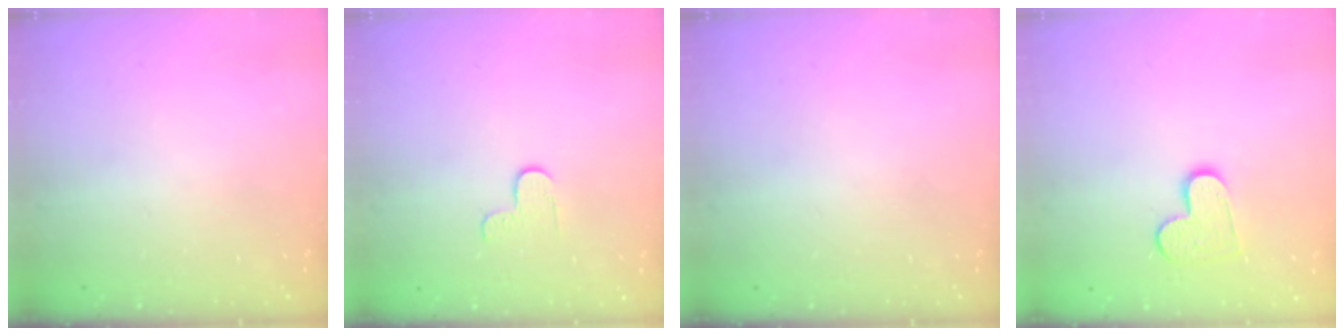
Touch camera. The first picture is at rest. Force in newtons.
{"total": 2.7, "press": 2.6, "slide": 0.4}
{"total": 0.0}
{"total": 9.2, "press": 9.2, "slide": 0.6}